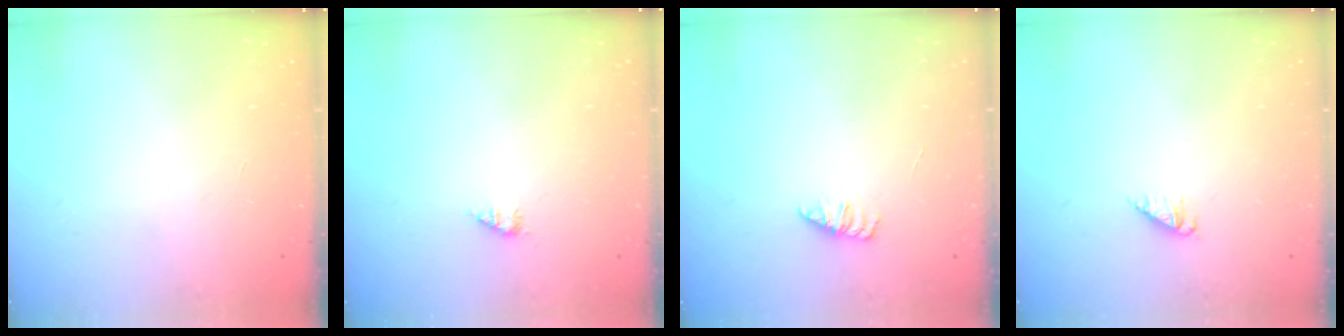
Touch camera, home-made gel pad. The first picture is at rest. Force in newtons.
{"total": 1.4, "press": 1.4, "slide": 0.2}
{"total": 1.3, "press": 1.3, "slide": 0.2}
{"total": 3.0, "press": 3.0, "slide": 0.4}